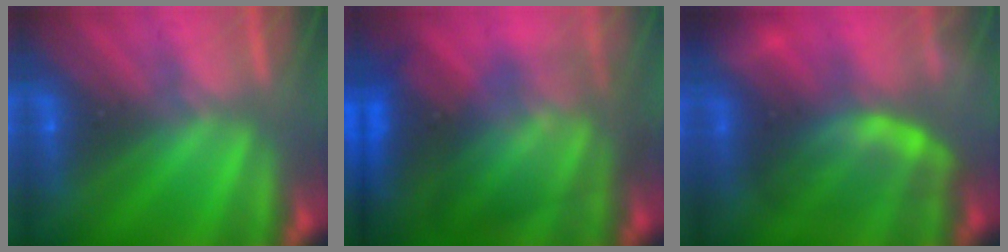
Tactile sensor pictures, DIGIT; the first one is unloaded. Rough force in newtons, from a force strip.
{"total": 7.4}
{"total": 5.5}